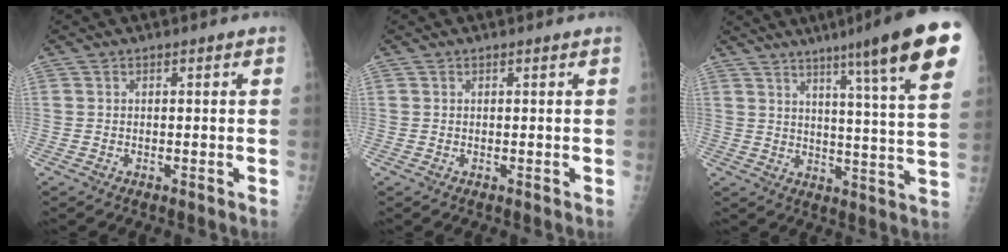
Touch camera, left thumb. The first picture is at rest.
{"total": 0.0}
{"total": 20.2, "force": [12.1, 1.1, 16.2], "torque": [-0.209, -0.045, 0.152]}